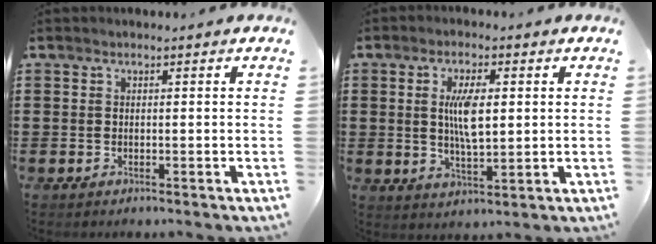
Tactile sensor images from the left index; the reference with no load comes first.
{"total": 6.4, "force": [1.1, 2.4, 5.8], "torque": [-0.109, 0.007, 0.015]}